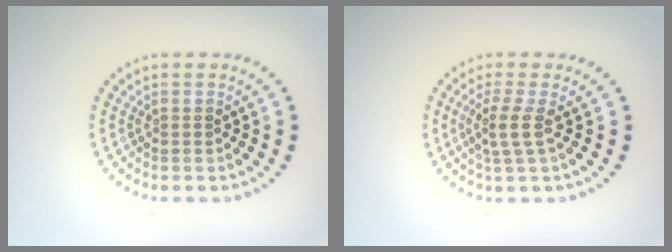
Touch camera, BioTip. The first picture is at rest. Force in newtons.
{"total": 2.2, "press": 1.7, "slide": 1.5}